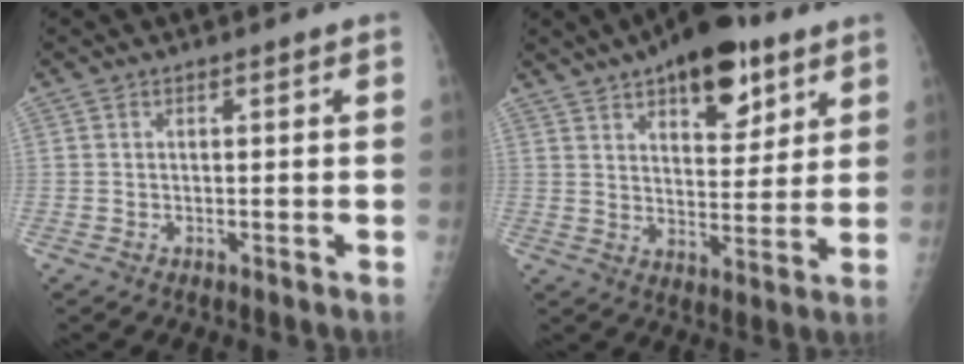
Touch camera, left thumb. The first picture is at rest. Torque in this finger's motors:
{"motor_torque": [0.26, 0.37, 0.08, -0.20, 0.11]}